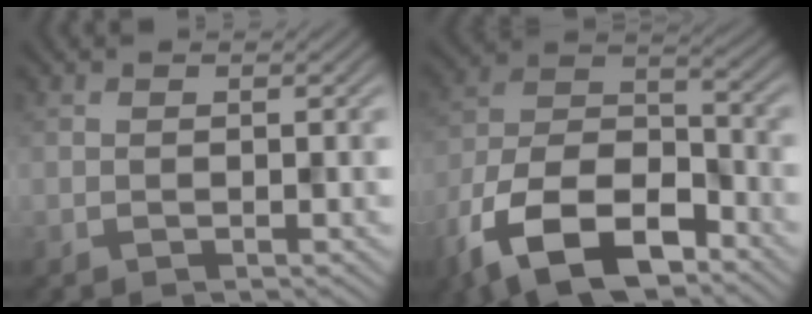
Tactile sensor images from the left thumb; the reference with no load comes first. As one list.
[{"total": 16.0, "force": [-9.9, 8.0, 9.7], "torque": [-0.208, -0.030, -0.200]}]